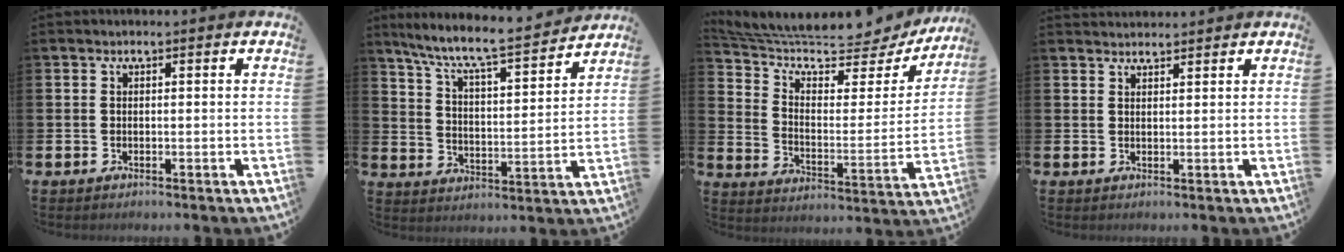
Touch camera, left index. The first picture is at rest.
{"total": 8.2, "force": [7.5, 0.6, 3.3], "torque": [-0.101, -0.055, 0.124]}
{"total": 8.6, "force": [7.7, 2.0, 3.4], "torque": [-0.101, -0.056, 0.123]}
{"total": 1.8, "force": [1.8, 0.3, 0.0], "torque": [0.006, -0.008, 0.031]}